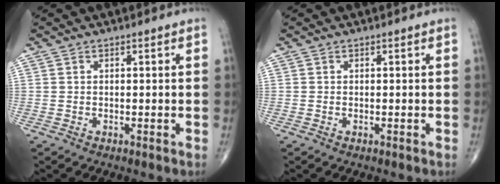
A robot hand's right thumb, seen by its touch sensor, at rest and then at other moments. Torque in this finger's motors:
{"motor_torque": [1.61, 1.48, -0.07, -0.17, 0.01]}